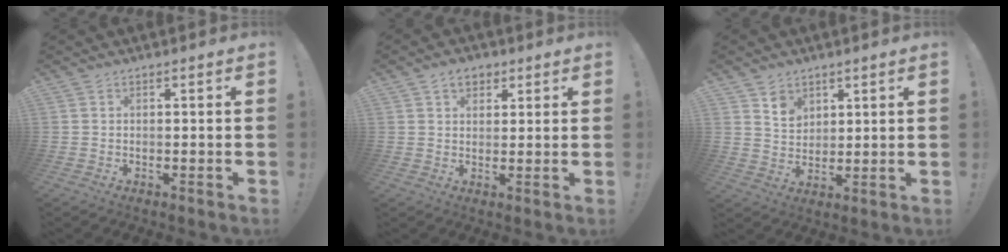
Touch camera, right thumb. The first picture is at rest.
{"total": 5.2, "force": [2.8, 3.7, 2.5], "torque": [-0.030, -0.005, 0.049]}
{"total": 6.0, "force": [4.1, 4.3, 1.1], "torque": [-0.005, -0.035, 0.074]}